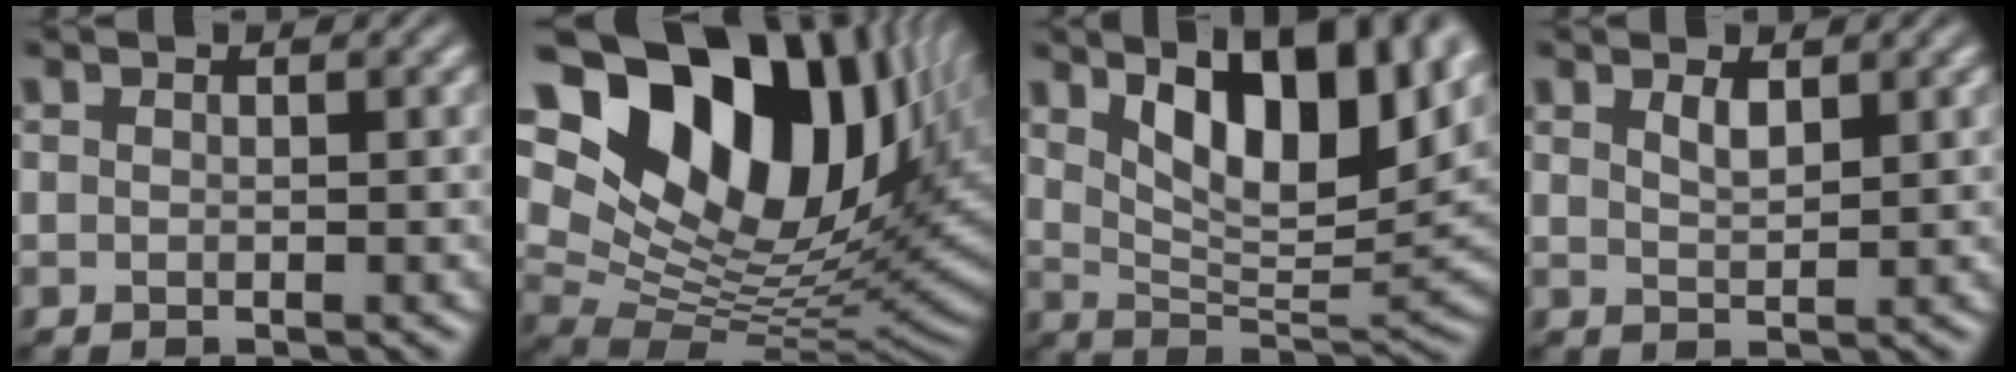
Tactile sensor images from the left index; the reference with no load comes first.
{"total": 20.0, "force": [8.7, 12.1, 13.3], "torque": [-0.235, 0.031, 0.156]}
{"total": 10.3, "force": [5.0, 3.7, 8.2], "torque": [-0.128, -0.003, 0.086]}
{"total": 1.5, "force": [1.1, 0.4, 1.0], "torque": [-0.019, -0.001, 0.021]}